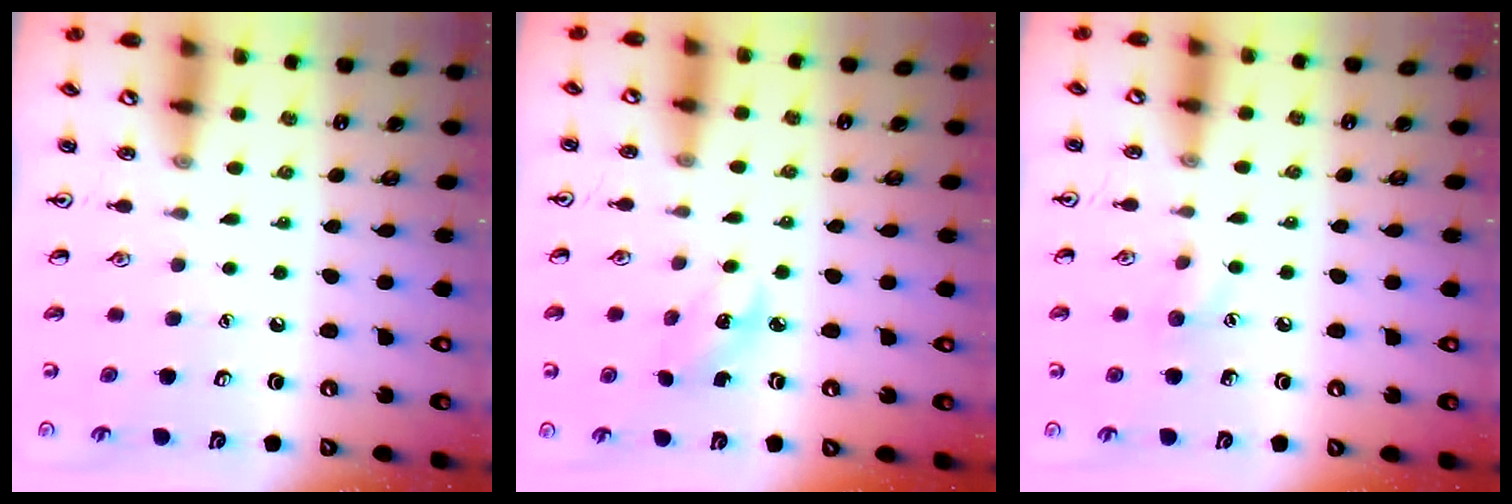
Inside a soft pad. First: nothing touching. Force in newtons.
{"total": 2.7, "press": 2.6, "slide": 0.7}
{"total": 5.6, "press": 5.3, "slide": 1.6}